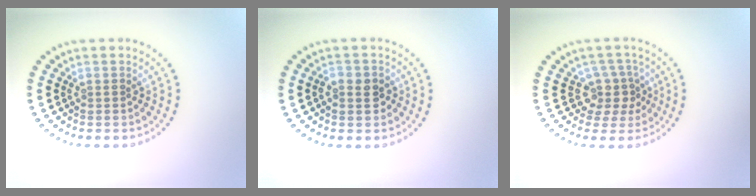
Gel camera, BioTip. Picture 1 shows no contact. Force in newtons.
{"total": 1.9, "press": 1.9, "slide": 0.5}
{"total": 2.9, "press": 2.2, "slide": 1.9}